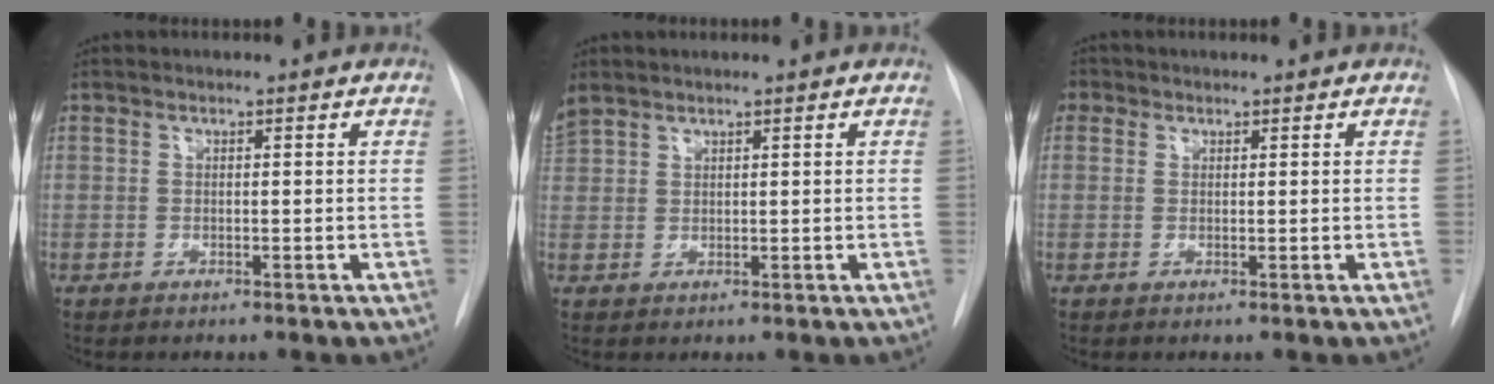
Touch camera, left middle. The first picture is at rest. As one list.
[{"total": 2.7, "force": [2.4, 1.1, 0.5], "torque": [-0.026, 0.017, 0.055]}, {"total": 1.5, "force": [0.6, 1.3, 0.1], "torque": [0.007, 0.003, 0.006]}]